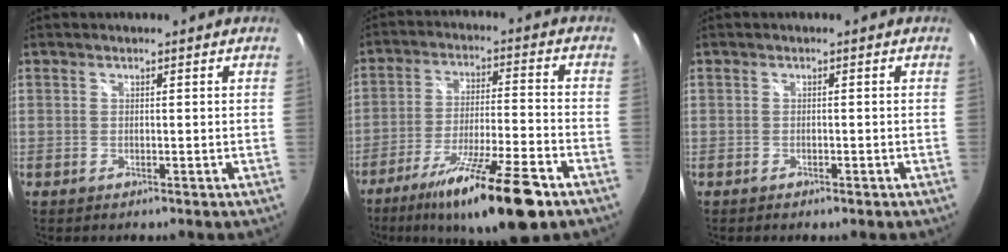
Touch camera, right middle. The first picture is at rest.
{"total": 17.1, "force": [-11.7, 2.0, 12.3], "torque": [-0.224, -0.027, -0.194]}
{"total": 1.1, "force": [-0.9, 0.4, 0.5], "torque": [-0.011, -0.004, -0.014]}